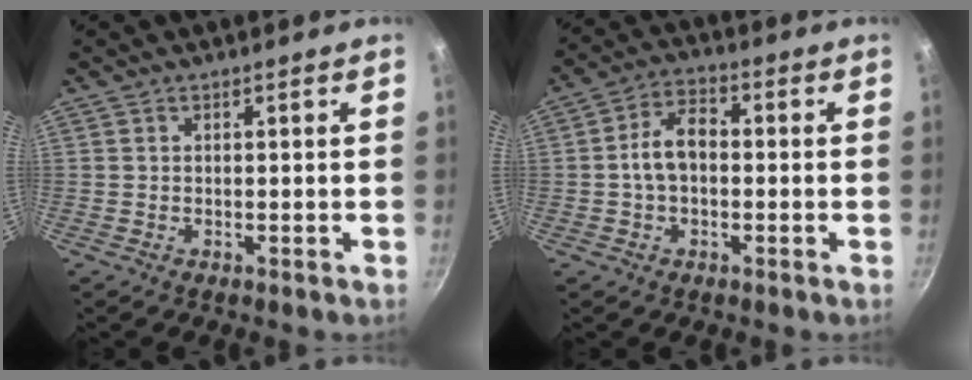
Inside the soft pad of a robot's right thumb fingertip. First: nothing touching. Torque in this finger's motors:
{"motor_torque": [0.45, 2.01, 0.95, -0.21, 0.07]}